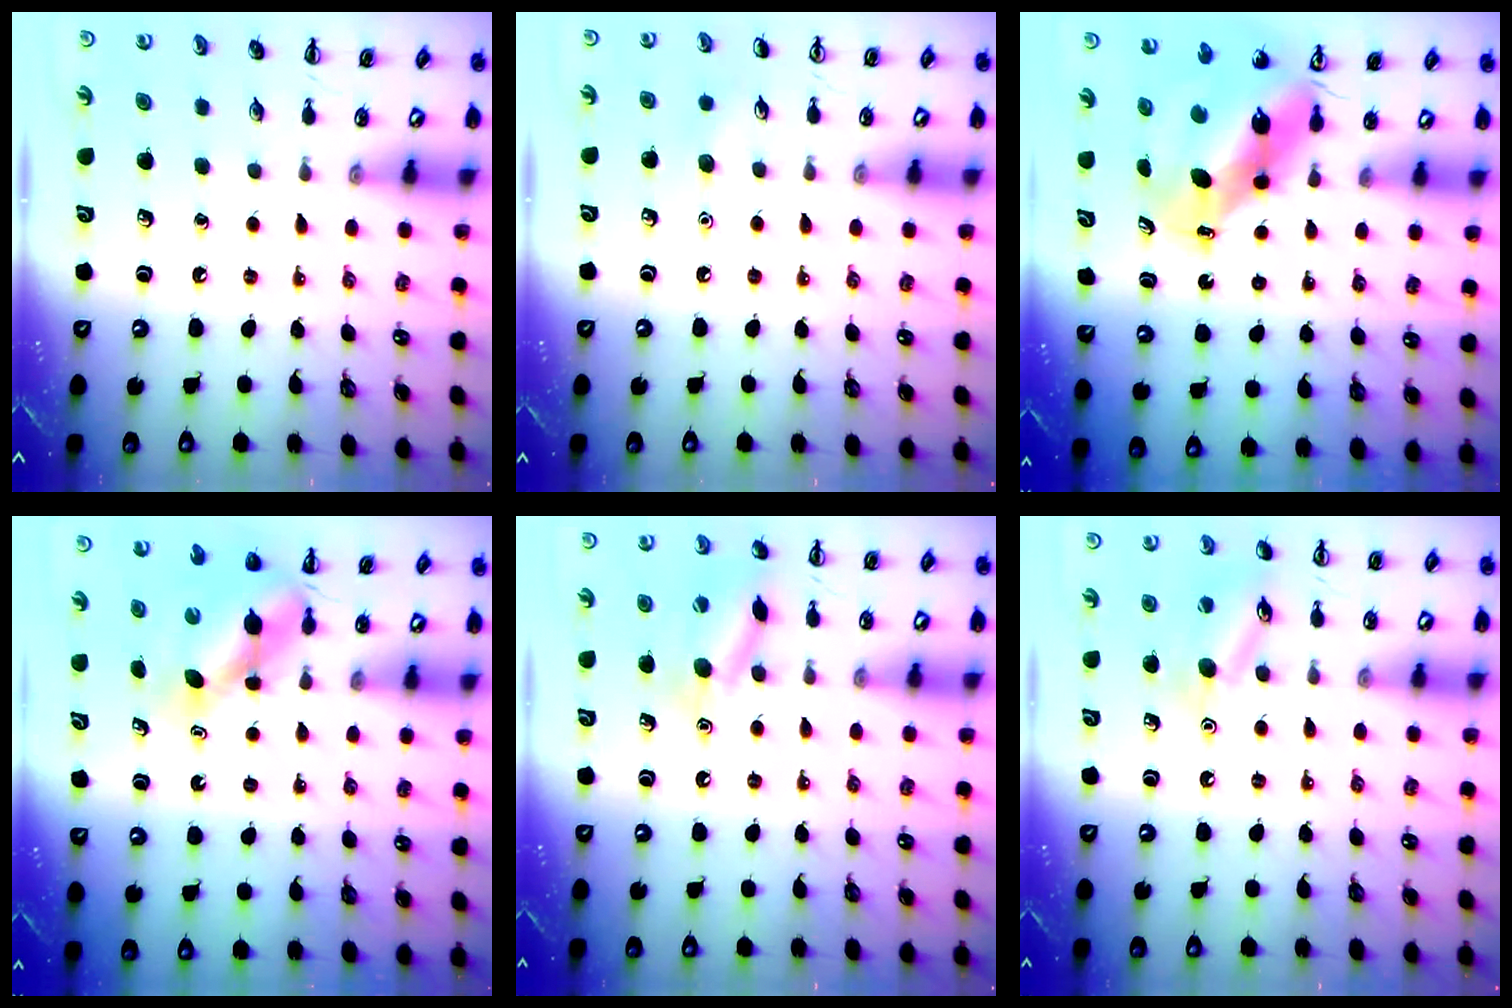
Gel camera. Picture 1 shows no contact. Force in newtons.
{"total": 4.0, "press": 3.8, "slide": 1.2}
{"total": 8.1, "press": 7.8, "slide": 2.3}
{"total": 4.9, "press": 4.9, "slide": 0.5}
{"total": 11.5, "press": 11.4, "slide": 1.6}
{"total": 10.5, "press": 10.4, "slide": 1.4}